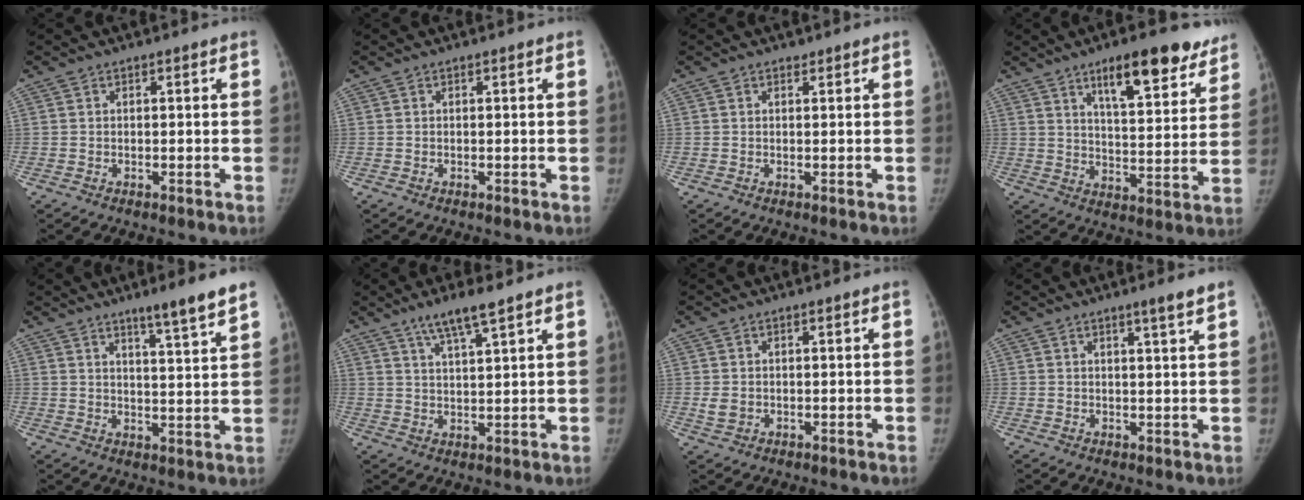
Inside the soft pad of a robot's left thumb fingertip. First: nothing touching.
{"total": 0.0}
{"total": 0.5, "force": [0.5, 0.2, 0.0], "torque": [-0.003, -0.004, 0.007]}
{"total": 15.8, "force": [10.4, 5.0, 10.8], "torque": [-0.116, -0.049, 0.157]}
{"total": 8.1, "force": [5.7, -0.1, 5.7], "torque": [-0.082, -0.039, 0.087]}
{"total": 6.7, "force": [4.7, 0.6, 4.7], "torque": [-0.090, -0.023, 0.090]}
{"total": 1.9, "force": [-0.1, 1.5, 1.1], "torque": [-0.016, -0.001, 0.002]}
{"total": 3.4, "force": [2.2, -0.5, 2.5], "torque": [-0.040, -0.018, 0.037]}